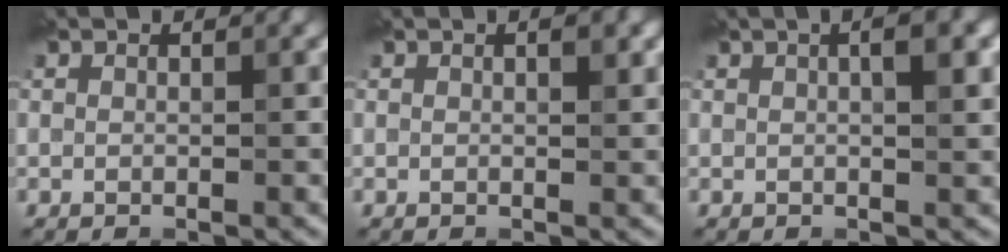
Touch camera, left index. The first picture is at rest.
{"total": 1.1, "force": [0.5, 0.3, 1.0], "torque": [-0.012, -0.001, 0.008]}
{"total": 3.3, "force": [1.2, 1.1, 2.9], "torque": [-0.019, 0.006, 0.006]}